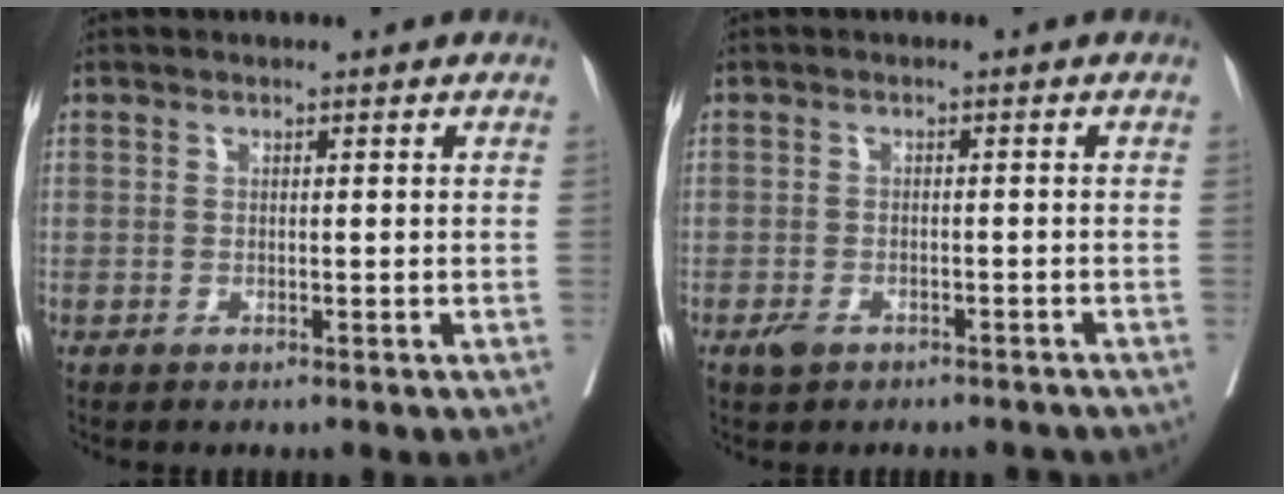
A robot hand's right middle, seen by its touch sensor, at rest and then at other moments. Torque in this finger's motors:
{"motor_torque": [-0.21, -0.05, 0.06, 0.02]}